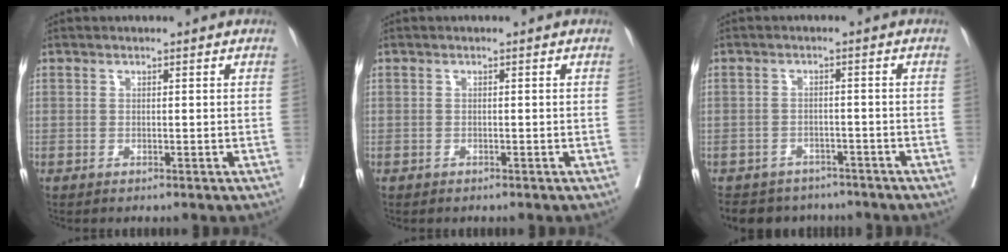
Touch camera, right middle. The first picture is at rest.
{"total": 0.0}
{"total": 8.4, "force": [-7.3, 4.0, 1.2], "torque": [-0.013, 0.008, -0.094]}